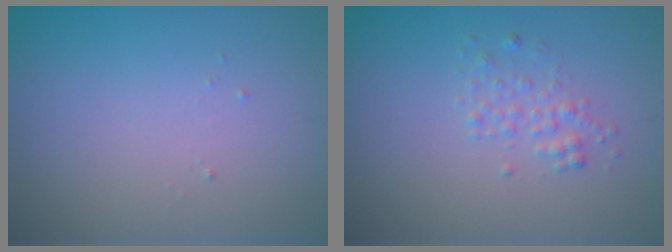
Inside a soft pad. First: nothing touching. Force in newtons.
{"total": 1.5, "press": 1.5, "slide": 0.0}